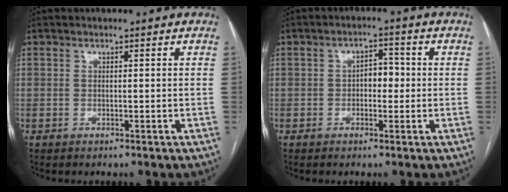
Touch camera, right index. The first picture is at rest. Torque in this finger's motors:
{"motor_torque": [0.75, -0.09, 0.21, 0.04]}